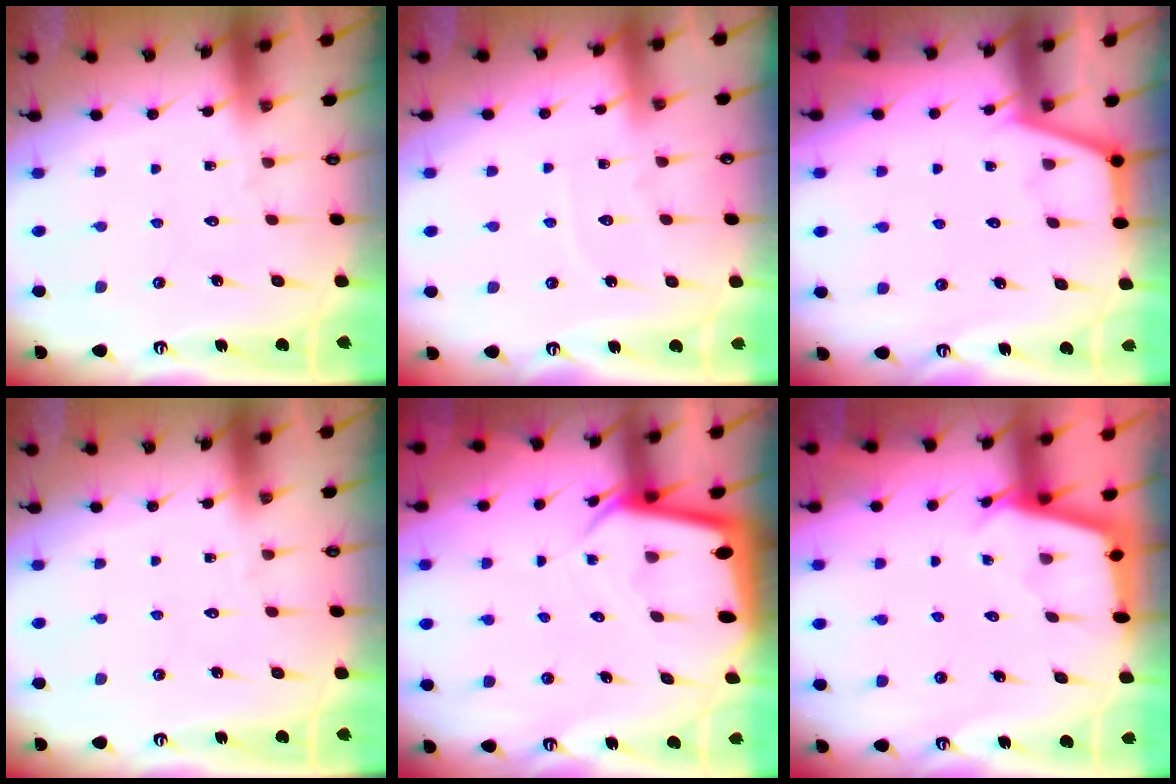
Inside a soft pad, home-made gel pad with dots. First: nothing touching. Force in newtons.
{"total": 4.3, "press": 4.3, "slide": 0.6}
{"total": 2.8, "press": 2.8, "slide": 0.4}
{"total": 0.0}
{"total": 2.6, "press": 2.6, "slide": 0.1}
{"total": 2.9, "press": 2.9, "slide": 0.3}